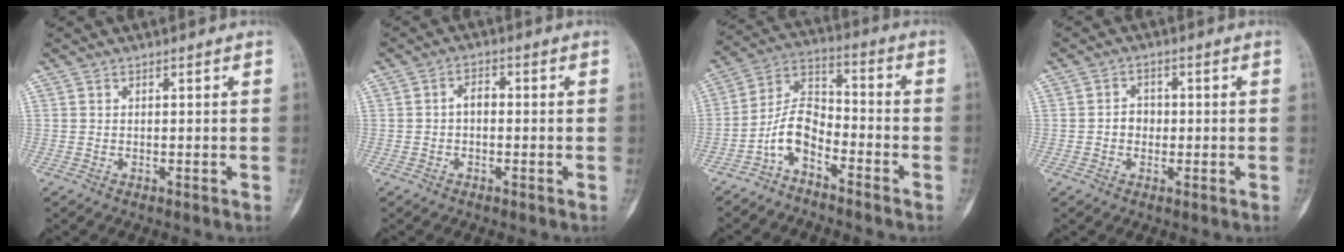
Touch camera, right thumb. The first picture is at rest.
{"total": 2.6, "force": [-0.4, 1.7, 1.9], "torque": [-0.025, 0.014, -0.013]}
{"total": 8.3, "force": [-4.9, 4.2, 5.2], "torque": [-0.096, 0.069, -0.106]}
{"total": 3.0, "force": [-0.3, 2.6, 1.5], "torque": [-0.007, 0.009, -0.012]}